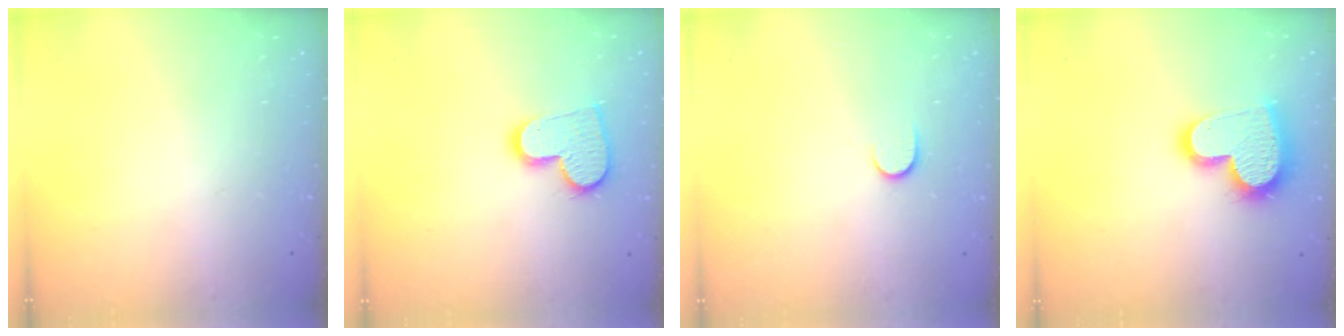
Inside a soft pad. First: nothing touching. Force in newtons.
{"total": 13.8, "press": 13.8, "slide": 1.0}
{"total": 5.6, "press": 5.6, "slide": 0.6}
{"total": 17.2, "press": 17.2, "slide": 1.2}